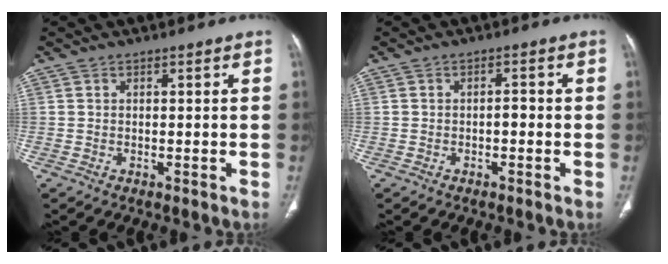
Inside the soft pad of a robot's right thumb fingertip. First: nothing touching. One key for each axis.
{"total": 1.5, "fx": -0.5, "fy": 0.8, "fz": 1.2, "tx": -0.012, "ty": 0.006, "tz": -0.011}